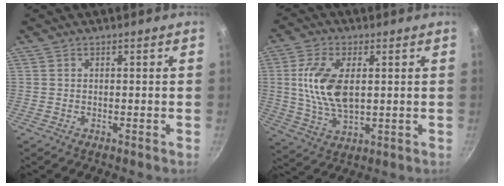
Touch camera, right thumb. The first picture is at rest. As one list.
[{"total": 12.1, "force": [1.8, 6.4, 10.1], "torque": [-0.193, -0.005, 0.037]}]